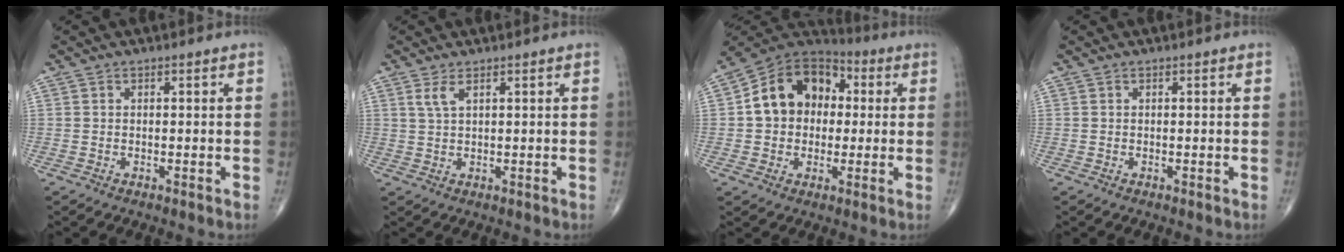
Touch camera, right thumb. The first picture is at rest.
{"total": 2.4, "force": [1.3, 0.7, 1.8], "torque": [-0.043, -0.001, 0.033]}
{"total": 14.8, "force": [1.4, 11.8, 8.9], "torque": [-0.111, 0.031, 0.013]}
{"total": 0.0}